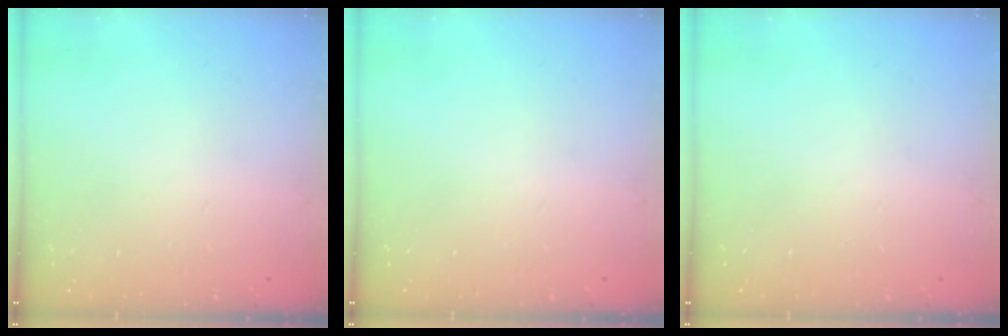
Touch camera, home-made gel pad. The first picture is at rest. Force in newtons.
{"total": 0.0}
{"total": 0.0}